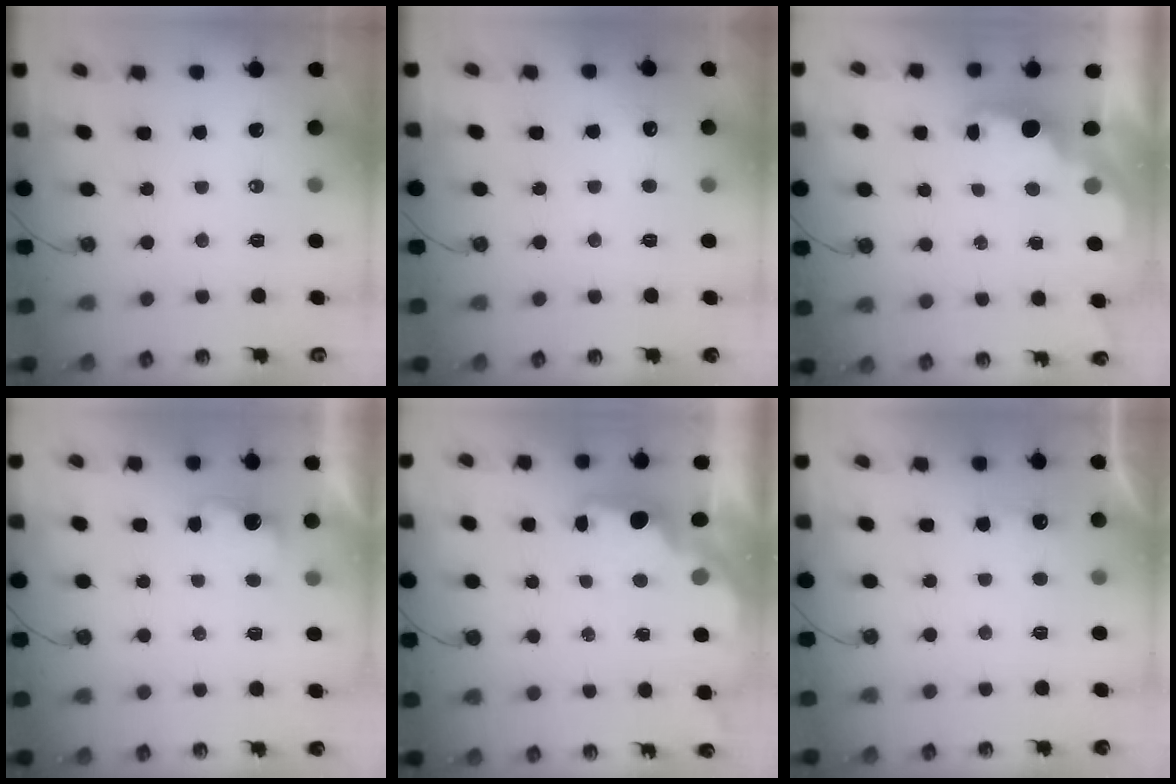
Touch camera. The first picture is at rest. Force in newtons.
{"total": 3.4, "press": 3.2, "slide": 1.0}
{"total": 2.0, "press": 1.9, "slide": 0.7}
{"total": 2.8, "press": 2.6, "slide": 0.9}
{"total": 2.0, "press": 1.8, "slide": 0.8}
{"total": 1.9, "press": 1.8, "slide": 0.8}